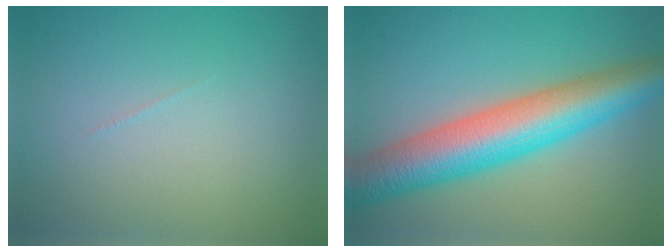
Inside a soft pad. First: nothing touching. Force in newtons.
{"total": 9.7, "press": 9.6, "slide": 0.4}